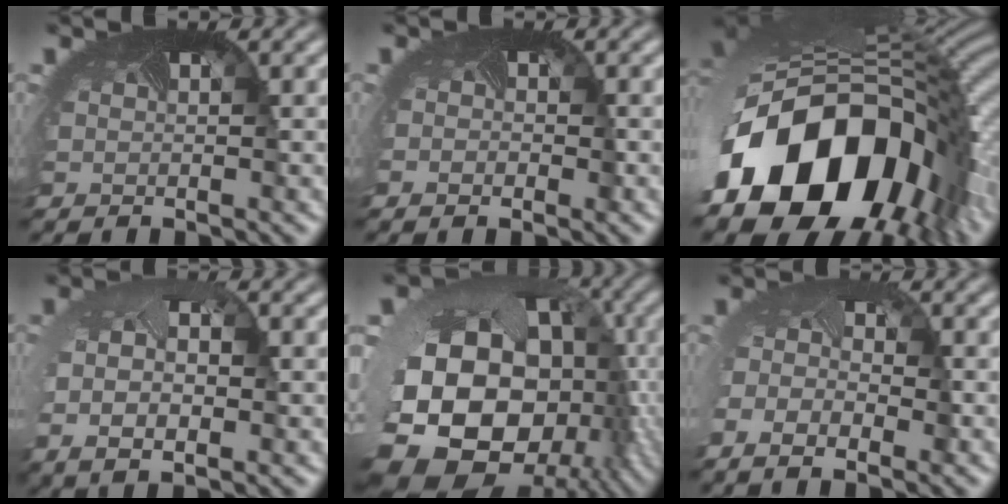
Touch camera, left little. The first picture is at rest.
{"total": 1.0, "force": [-0.5, 0.7, 0.5], "torque": [-0.009, -0.010, -0.006]}
{"total": 18.2, "force": [-4.9, 11.8, 13.0], "torque": [-0.288, -0.080, -0.060]}
{"total": 5.5, "force": [0.5, 3.1, 4.5], "torque": [-0.103, -0.002, 0.007]}
{"total": 20.3, "force": [-5.5, 15.3, 12.1], "torque": [-0.228, -0.081, -0.076]}
{"total": 3.8, "force": [-1.6, 2.1, 2.7], "torque": [-0.052, -0.021, -0.024]}